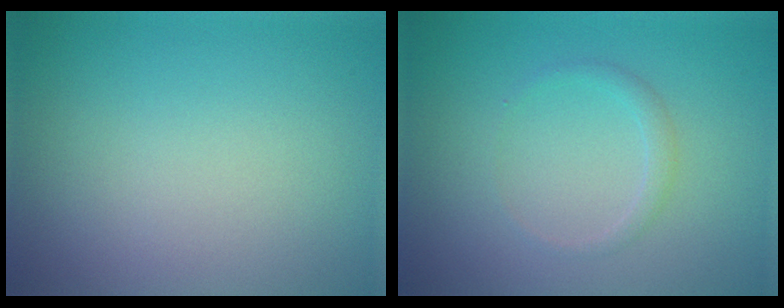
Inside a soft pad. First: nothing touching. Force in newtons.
{"total": 1.1, "press": 1.1, "slide": 0.0}